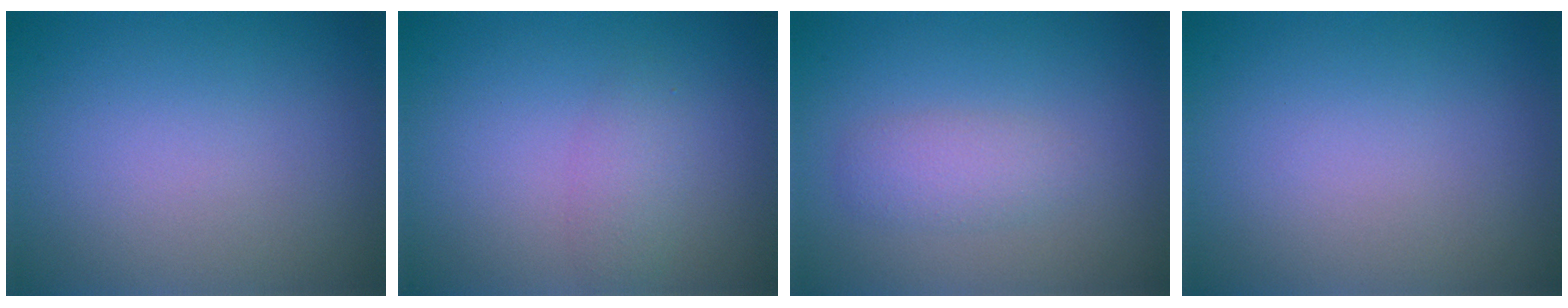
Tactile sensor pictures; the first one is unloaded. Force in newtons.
{"total": 1.6, "press": 1.6, "slide": 0.1}
{"total": 2.1, "press": 2.1, "slide": 0.0}
{"total": 0.0}